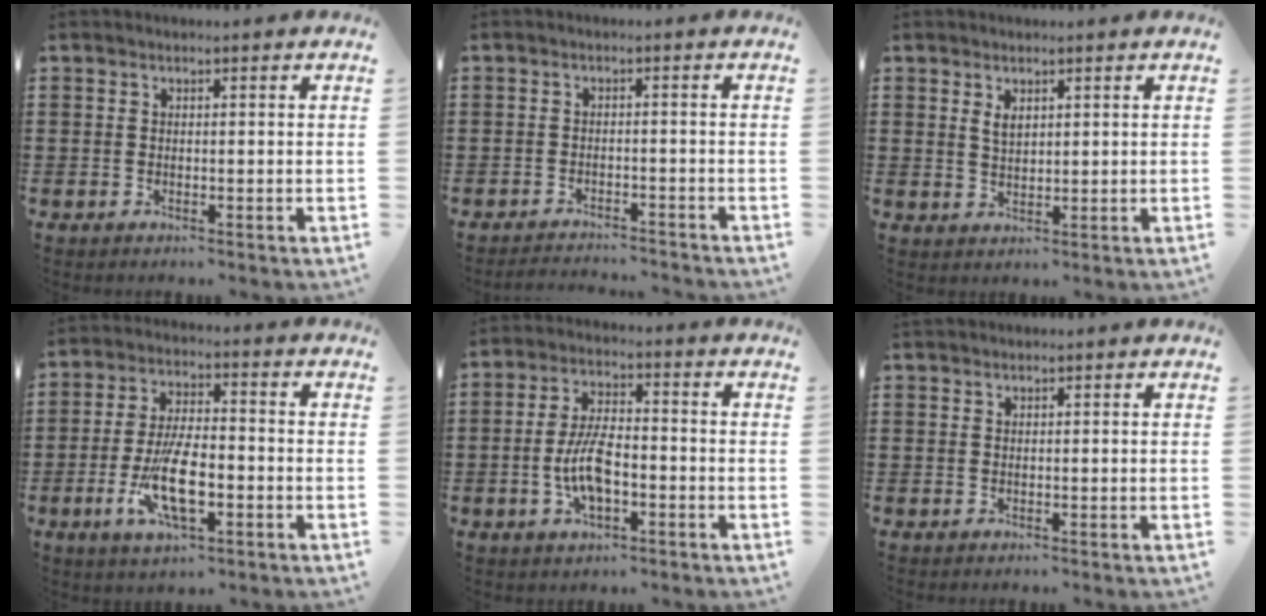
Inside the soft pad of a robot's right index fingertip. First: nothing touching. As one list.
[{"total": 2.3, "force": [-2.3, 0.0, 0.0], "torque": [-0.006, 0.000, -0.050]}, {"total": 2.0, "force": [1.2, 1.1, 1.2], "torque": [-0.027, 0.003, 0.022]}, {"total": 10.5, "force": [-3.1, 3.7, 9.3], "torque": [-0.197, -0.016, -0.055]}, {"total": 7.6, "force": [-1.9, 3.0, 6.8], "torque": [-0.150, -0.004, -0.040]}, {"total": 1.2, "force": [1.1, 0.3, -0.1], "torque": [0.000, 0.002, 0.023]}]